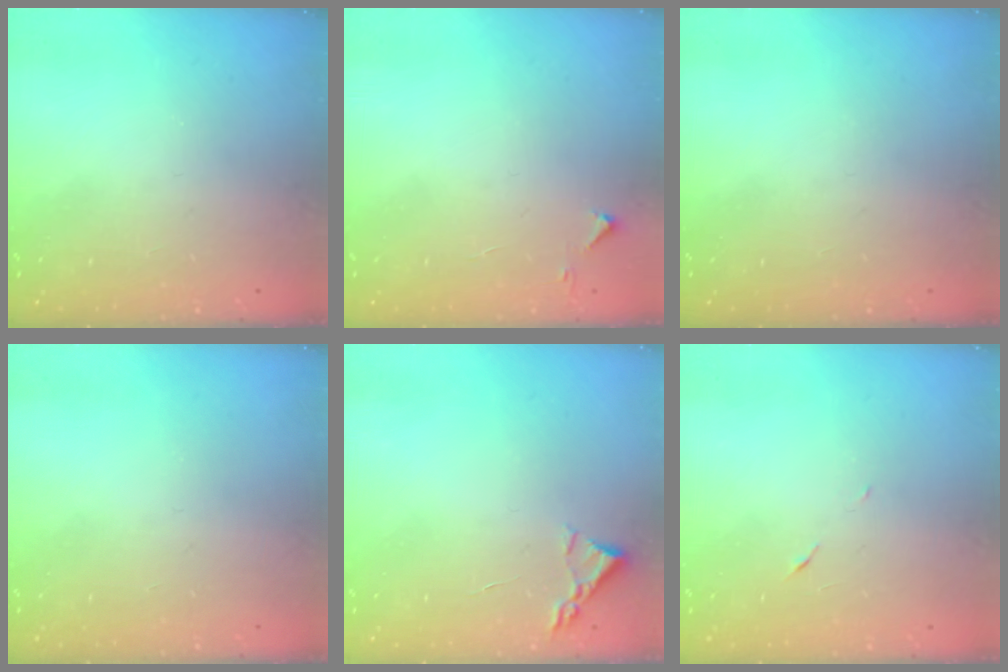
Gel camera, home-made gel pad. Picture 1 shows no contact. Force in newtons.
{"total": 2.8, "press": 2.8, "slide": 0.4}
{"total": 0.0}
{"total": 0.0}
{"total": 2.2, "press": 2.2, "slide": 0.3}
{"total": 5.0, "press": 4.8, "slide": 1.4}